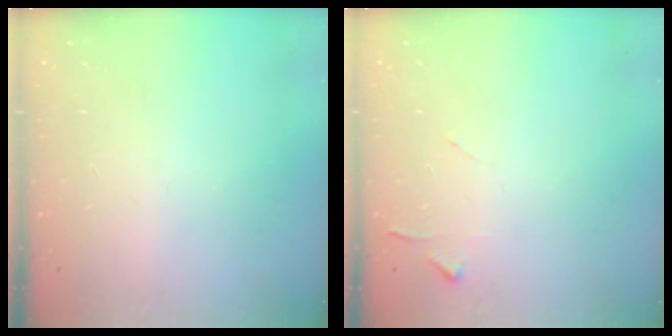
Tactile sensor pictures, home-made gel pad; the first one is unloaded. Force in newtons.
{"total": 4.7, "press": 4.6, "slide": 0.6}